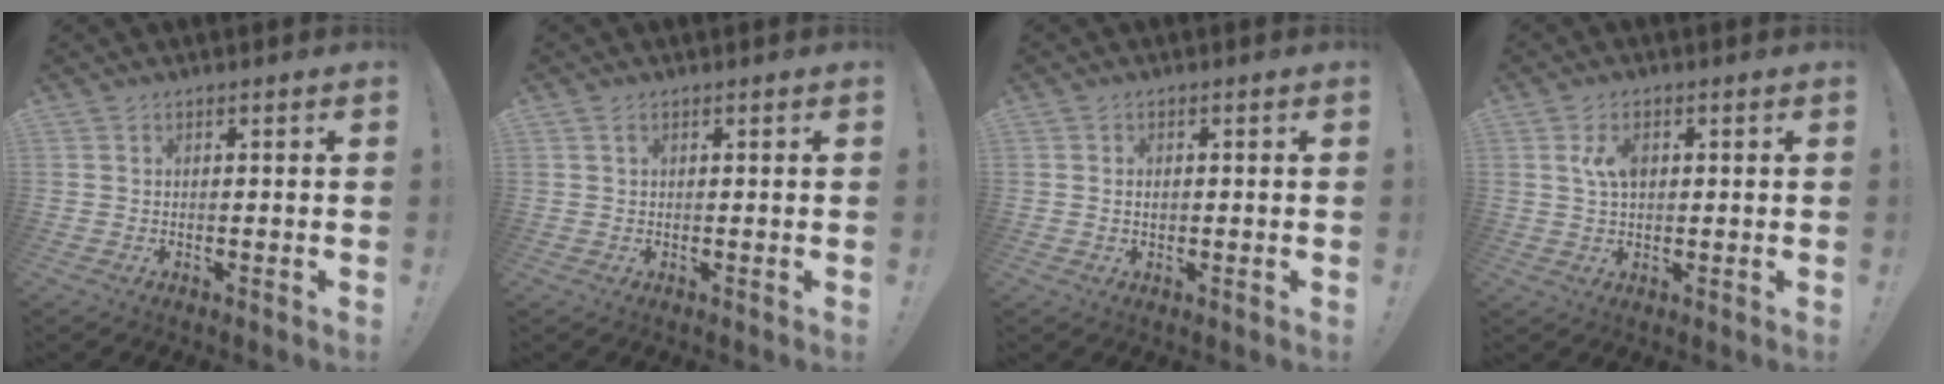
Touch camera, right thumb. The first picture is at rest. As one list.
[{"total": 0.9, "force": [0.4, 0.4, 0.6], "torque": [-0.006, -0.001, 0.004]}, {"total": 1.2, "force": [-0.1, 0.9, 0.8], "torque": [-0.013, 0.003, -0.003]}, {"total": 5.0, "force": [1.3, 3.0, 3.8], "torque": [-0.077, 0.009, 0.022]}]